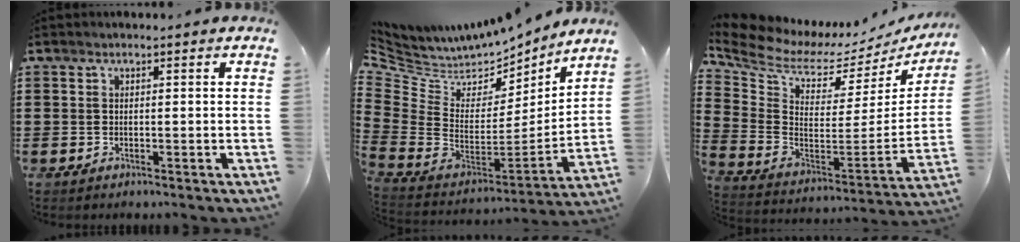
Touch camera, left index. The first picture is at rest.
{"total": 5.8, "force": [5.1, 2.7, 1.0], "torque": [-0.068, -0.059, 0.086]}
{"total": 5.3, "force": [4.1, 2.5, 2.2], "torque": [-0.076, -0.049, 0.065]}